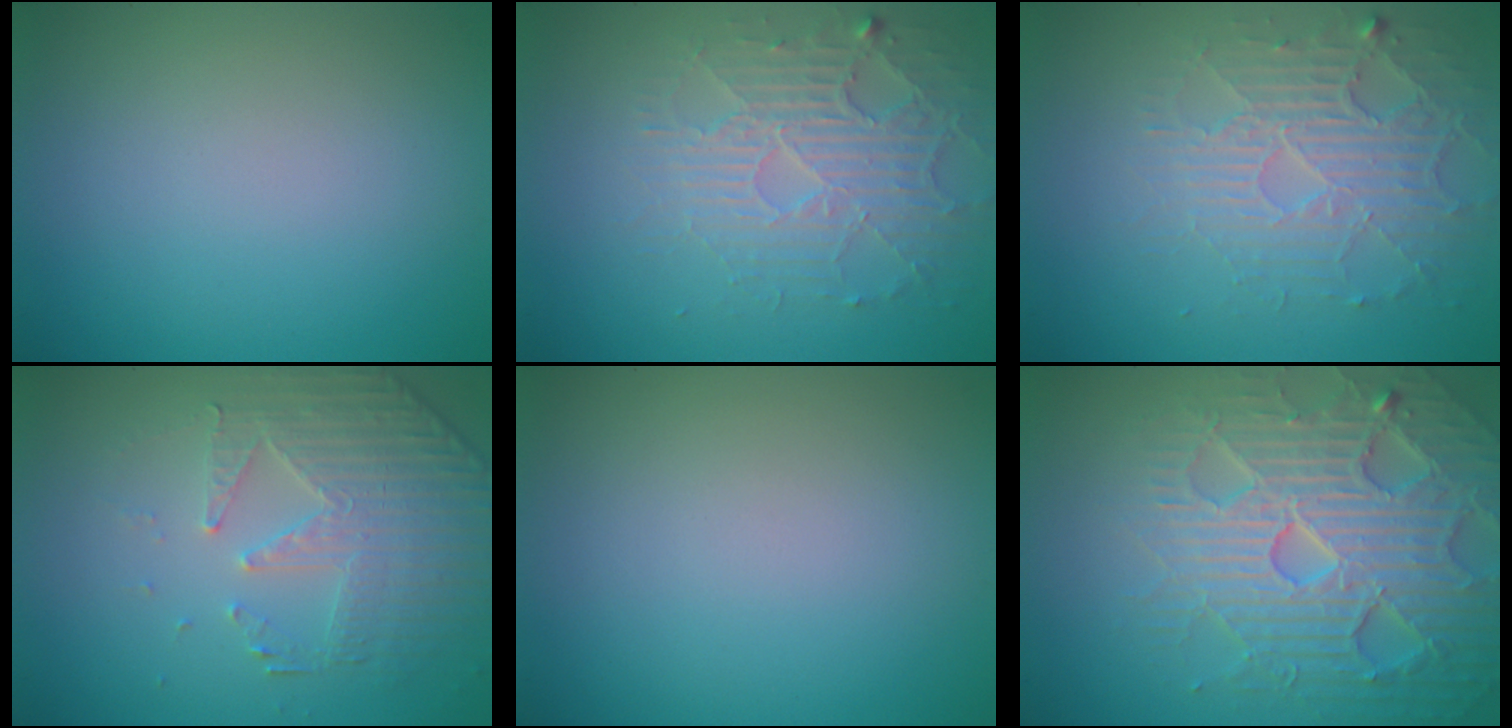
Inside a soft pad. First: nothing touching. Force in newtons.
{"total": 3.8, "press": 3.4, "slide": 1.8}
{"total": 3.8, "press": 3.4, "slide": 1.8}
{"total": 4.9, "press": 3.8, "slide": 3.0}
{"total": 0.0}
{"total": 6.8, "press": 6.7, "slide": 1.5}